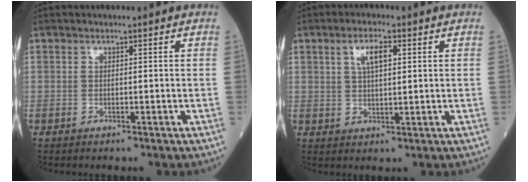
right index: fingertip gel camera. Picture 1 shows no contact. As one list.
[{"total": 4.4, "force": [1.7, 1.4, 3.8], "torque": [-0.073, 0.007, 0.031]}]